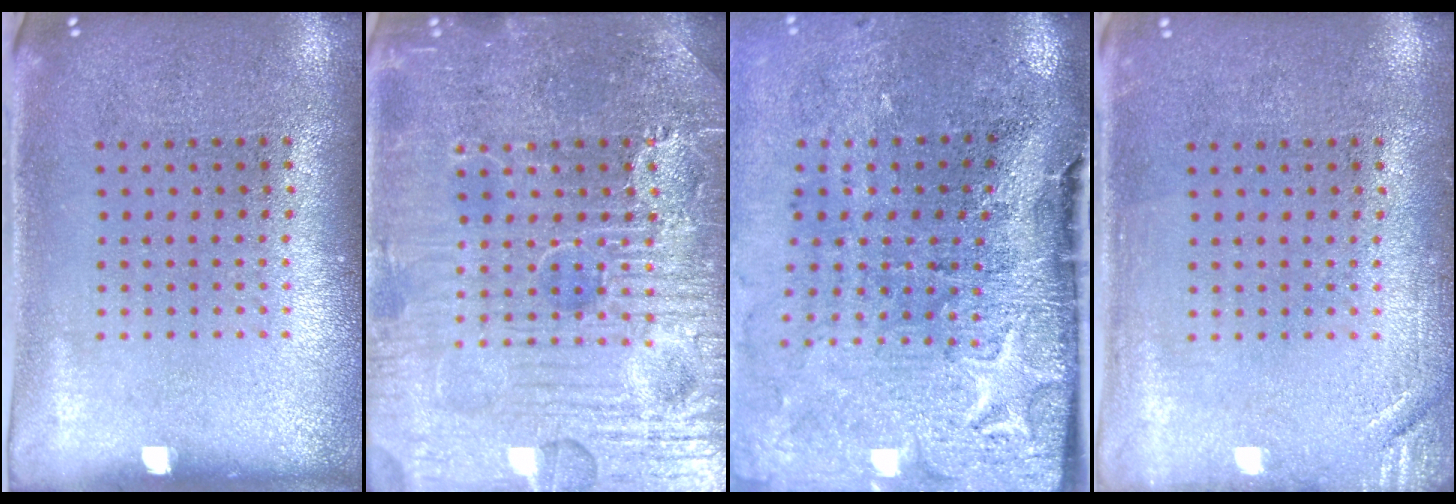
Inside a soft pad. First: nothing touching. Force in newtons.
{"total": 6.4, "press": 6.3, "slide": 0.7}
{"total": 4.8, "press": 3.8, "slide": 2.9}
{"total": 1.5, "press": 1.5, "slide": 0.3}